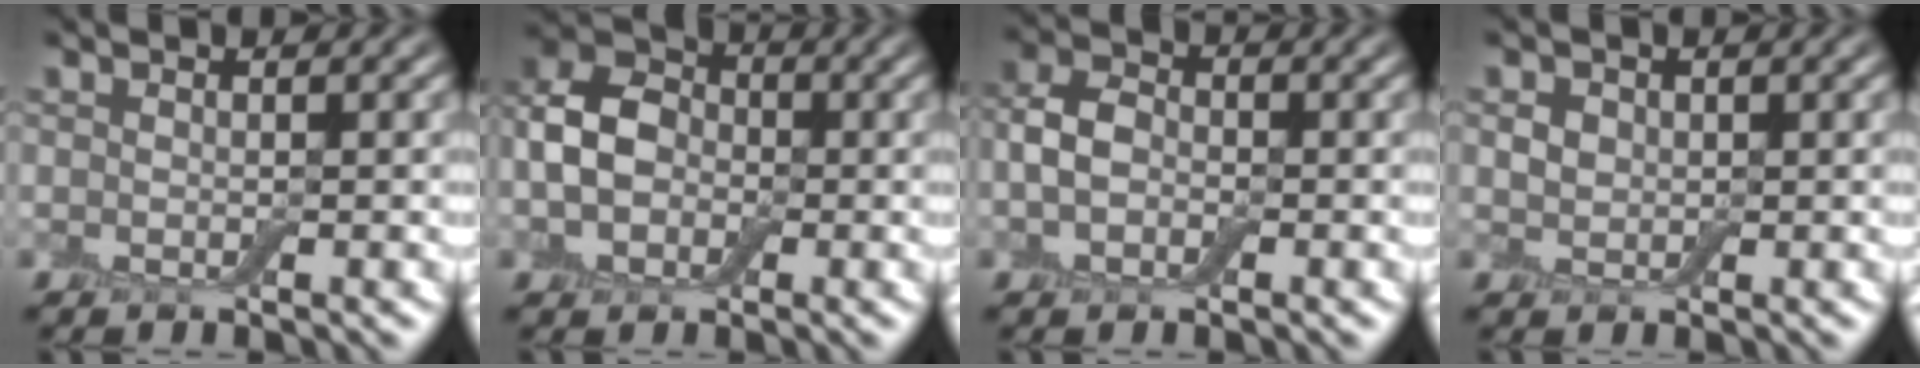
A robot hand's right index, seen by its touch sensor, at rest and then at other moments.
{"total": 5.7, "force": [-0.7, 4.5, 3.4], "torque": [-0.070, 0.012, -0.024]}
{"total": 3.0, "force": [-0.5, 2.3, 1.9], "torque": [-0.039, 0.006, -0.019]}
{"total": 1.2, "force": [0.3, 1.1, 0.2], "torque": [-0.005, 0.003, 0.003]}